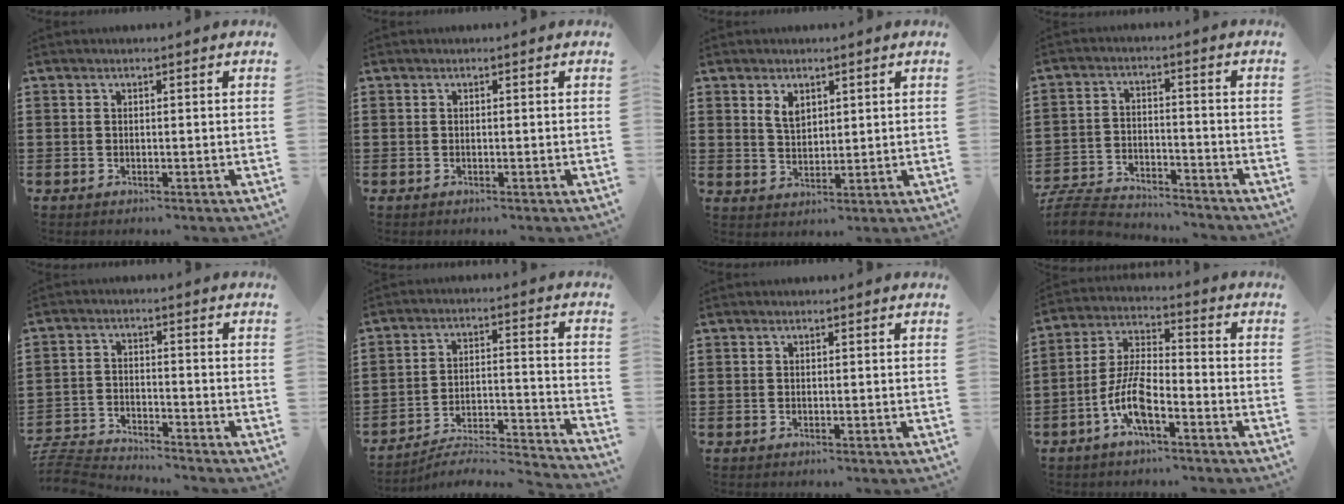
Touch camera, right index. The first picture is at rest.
{"total": 0.0}
{"total": 3.2, "force": [1.8, 2.0, 1.8], "torque": [-0.041, 0.006, 0.033]}
{"total": 6.5, "force": [-6.2, 1.0, 1.3], "torque": [-0.042, 0.003, -0.128]}
{"total": 4.8, "force": [-4.8, 0.3, 0.3], "torque": [-0.029, -0.005, -0.105]}
{"total": 3.6, "force": [-3.4, 0.4, 1.3], "torque": [-0.029, -0.015, -0.075]}
{"total": 0.0}
{"total": 8.1, "force": [-4.1, 2.7, 6.5], "torque": [-0.155, -0.004, -0.083]}